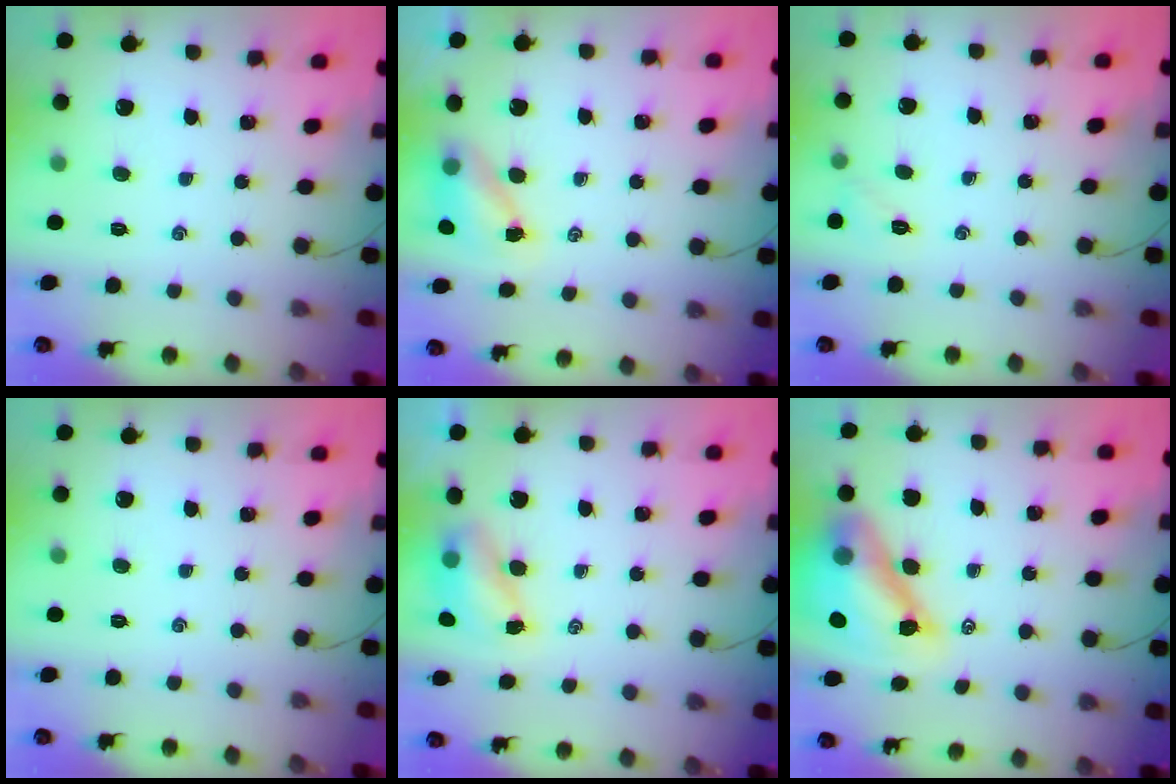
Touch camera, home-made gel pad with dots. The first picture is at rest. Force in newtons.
{"total": 5.9, "press": 5.9, "slide": 0.6}
{"total": 3.8, "press": 3.6, "slide": 1.2}
{"total": 0.0}
{"total": 6.0, "press": 5.9, "slide": 0.7}
{"total": 14.8, "press": 14.1, "slide": 4.4}